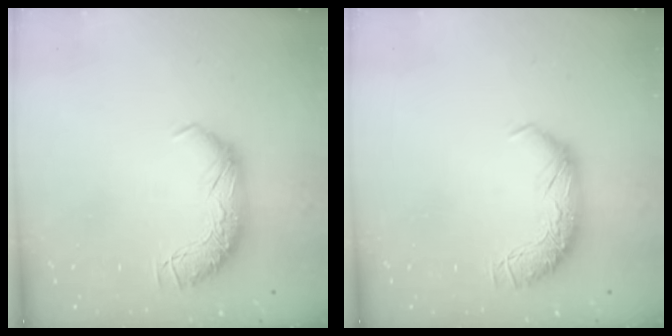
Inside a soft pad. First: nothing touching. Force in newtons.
{"total": 0.0}